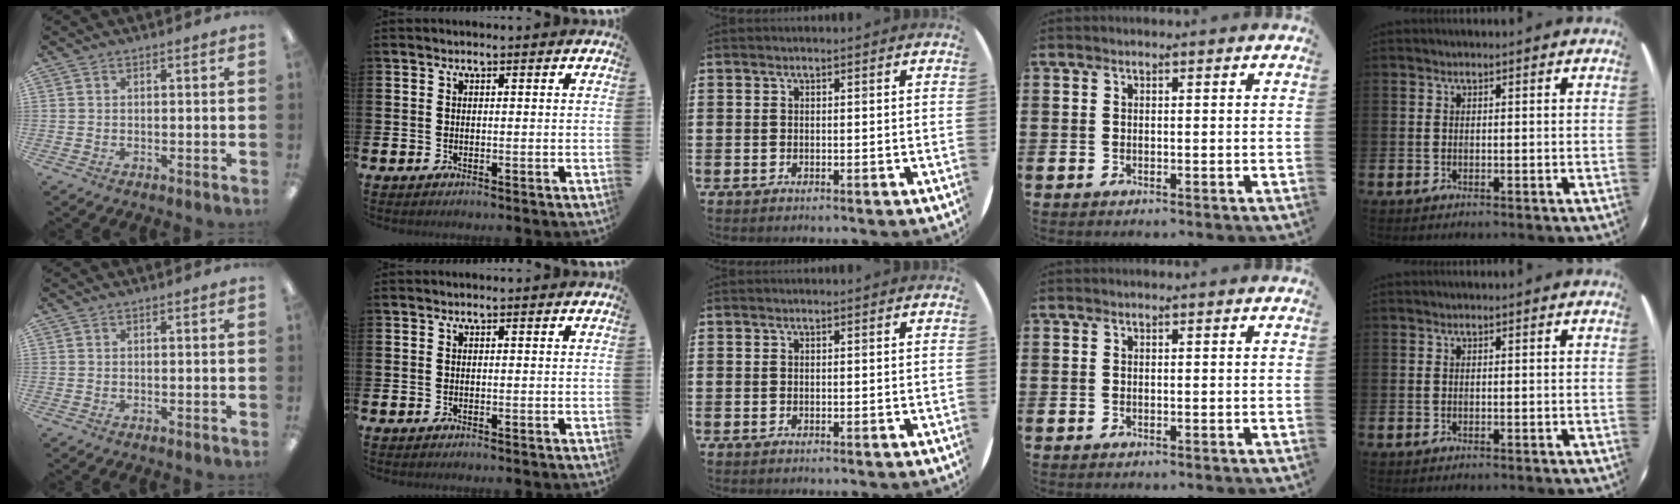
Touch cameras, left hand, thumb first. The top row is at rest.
{}